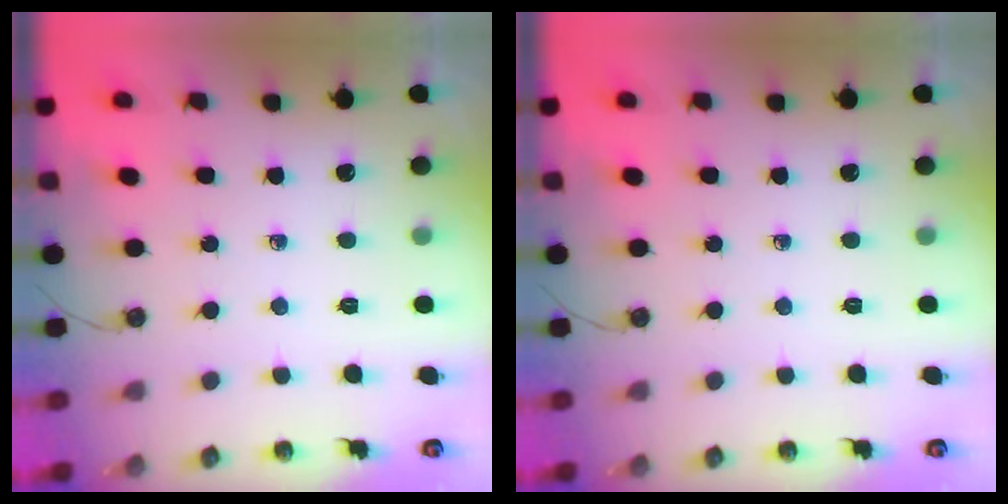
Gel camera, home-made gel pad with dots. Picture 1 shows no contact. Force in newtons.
{"total": 0.0}